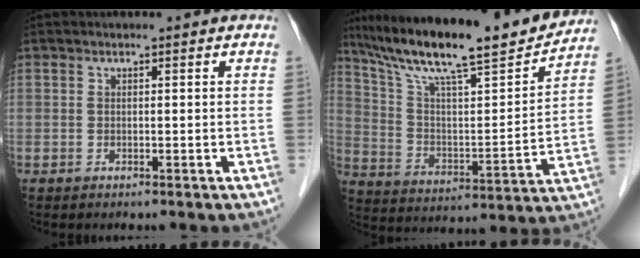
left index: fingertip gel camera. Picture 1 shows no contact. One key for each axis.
{"total": 22.6, "fx": 19.2, "fy": 1.7, "fz": 11.8, "tx": -0.203, "ty": -0.001, "tz": 0.306}